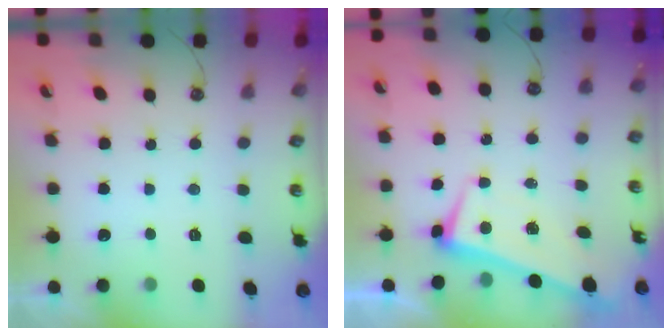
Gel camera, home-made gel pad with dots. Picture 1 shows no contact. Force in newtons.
{"total": 2.0, "press": 1.8, "slide": 0.9}